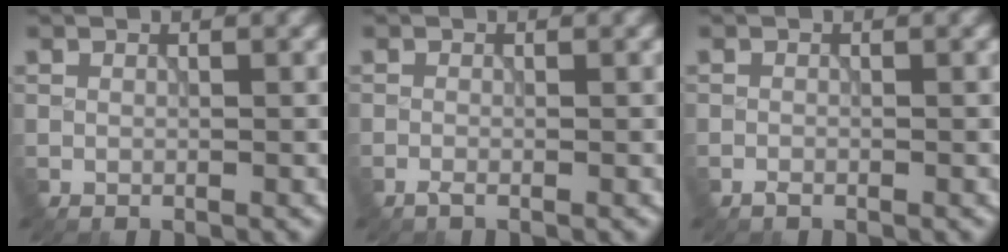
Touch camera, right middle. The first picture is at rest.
{"total": 0.9, "force": [-0.6, 0.2, 0.6], "torque": [-0.013, 0.000, -0.012]}
{"total": 0.6, "force": [-0.5, 0.3, 0.3], "torque": [-0.005, 0.001, -0.010]}